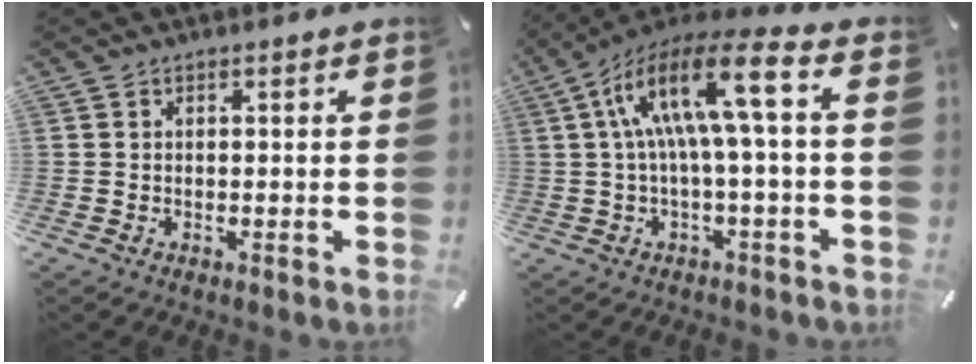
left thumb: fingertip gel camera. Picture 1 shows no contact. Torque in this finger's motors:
{"motor_torque": [1.08, 3.24, 1.46, -1.31, 0.71]}